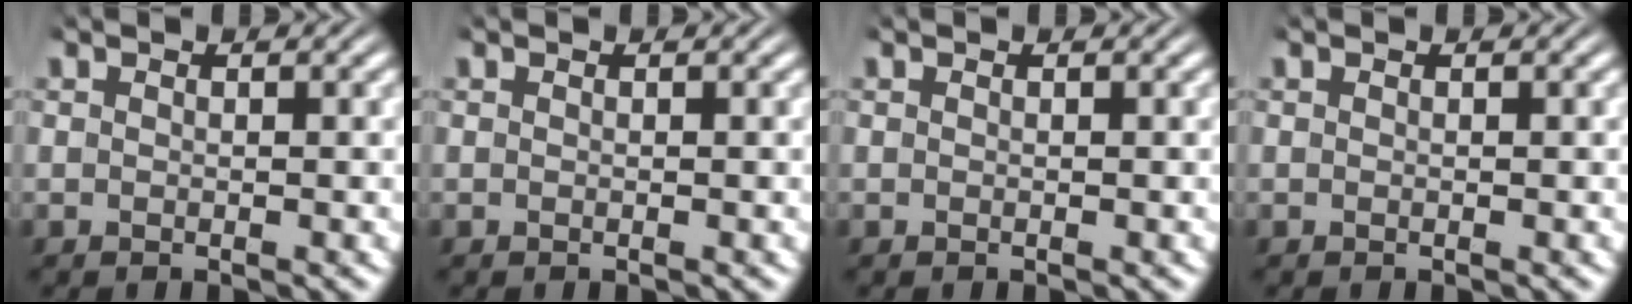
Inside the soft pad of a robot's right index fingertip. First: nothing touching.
{"total": 0.0}
{"total": 0.0}
{"total": 0.0}